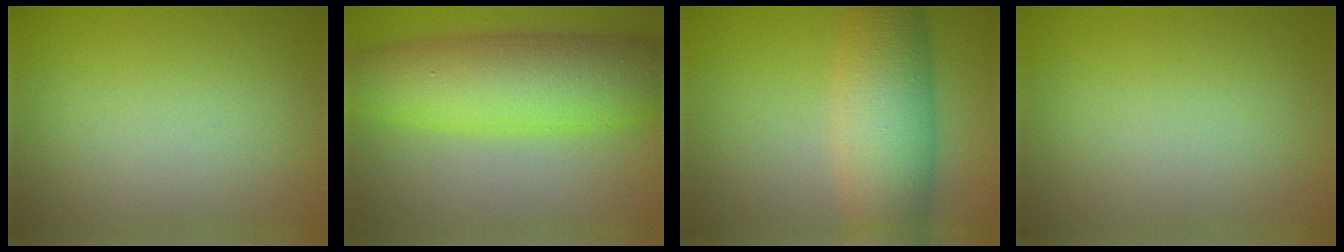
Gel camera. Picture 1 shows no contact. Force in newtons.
{"total": 9.5, "press": 9.5, "slide": 0.3}
{"total": 8.4, "press": 8.4, "slide": 0.2}
{"total": 0.0}